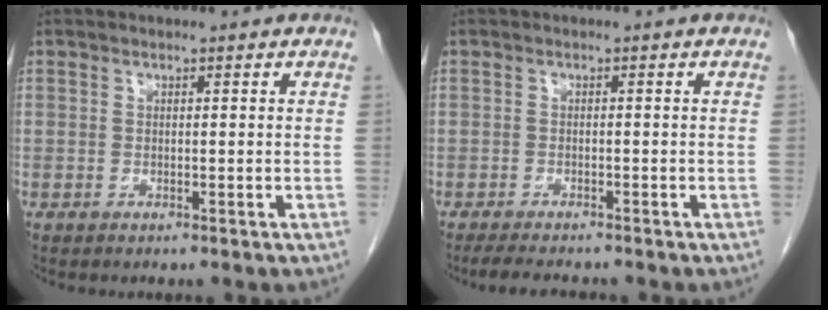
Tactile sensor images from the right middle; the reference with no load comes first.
{"total": 4.3, "force": [-3.9, 0.5, 1.8], "torque": [-0.034, -0.015, -0.062]}